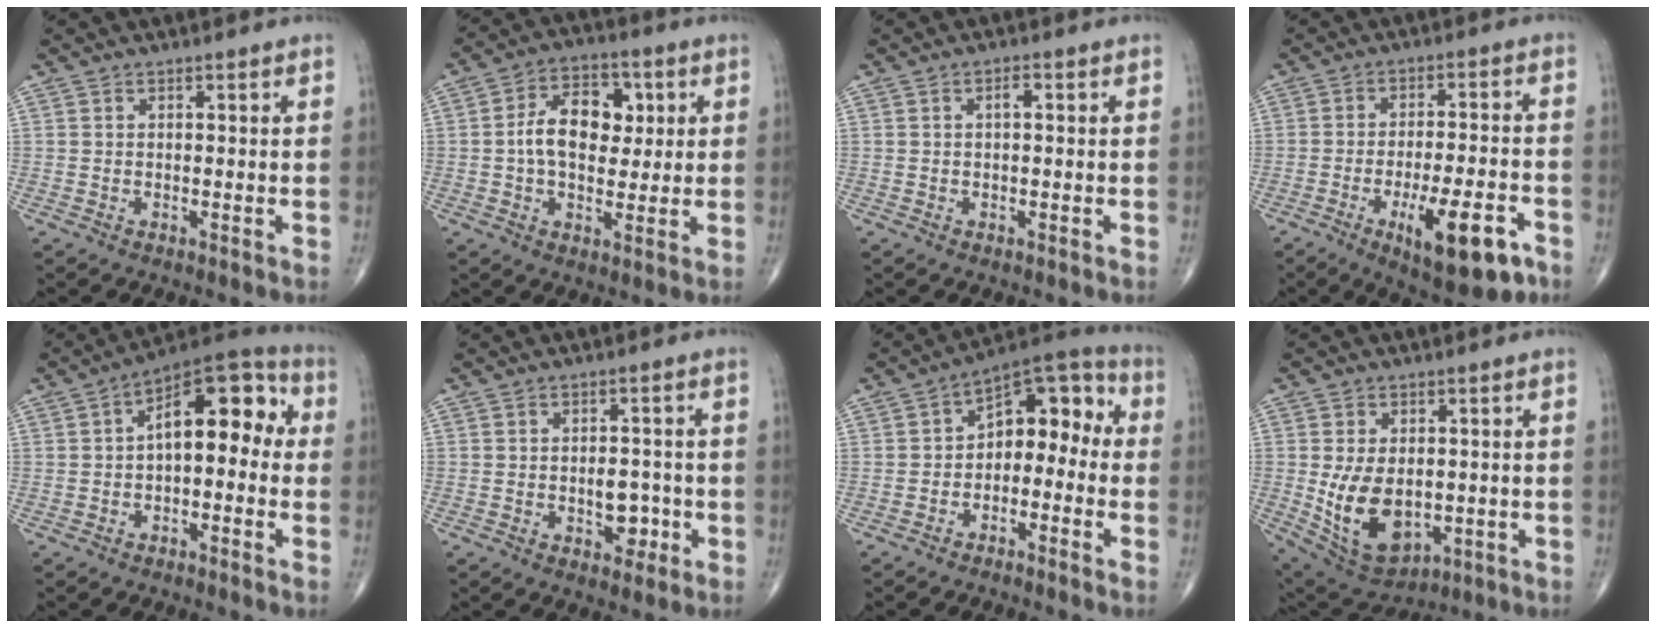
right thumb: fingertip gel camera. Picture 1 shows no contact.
{"total": 11.4, "force": [1.3, 7.5, 8.5], "torque": [-0.112, 0.012, 0.015]}
{"total": 1.5, "force": [0.2, 0.7, 1.3], "torque": [-0.022, 0.004, 0.002]}
{"total": 14.3, "force": [-6.7, 4.7, 11.7], "torque": [-0.168, 0.022, -0.093]}
{"total": 13.3, "force": [0.8, 7.0, 11.2], "torque": [-0.130, 0.047, -0.003]}
{"total": 4.9, "force": [-1.4, 3.1, 3.5], "torque": [-0.021, 0.008, -0.015]}
{"total": 11.2, "force": [-1.5, 7.2, 8.4], "torque": [-0.080, 0.056, -0.040]}
{"total": 12.8, "force": [-1.4, 8.1, 9.8], "torque": [-0.155, -0.007, 0.003]}